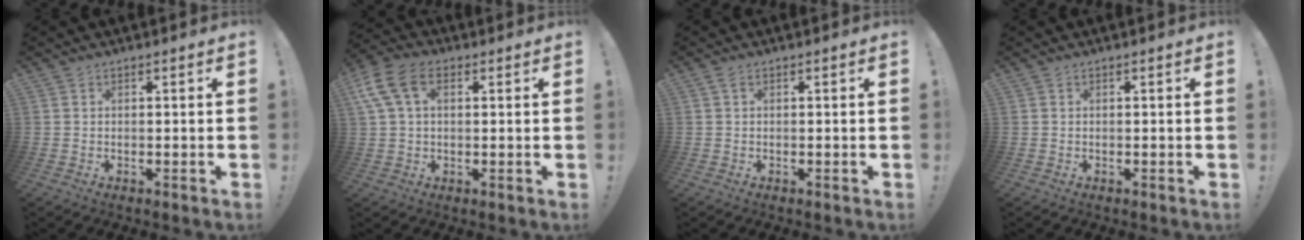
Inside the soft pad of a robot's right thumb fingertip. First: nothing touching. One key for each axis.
{"total": 10.3, "fx": 3.2, "fy": 6.6, "fz": 7.3, "tx": -0.157, "ty": 0.007, "tz": 0.063}
{"total": 1.0, "fx": 0.4, "fy": 0.4, "fz": 0.8, "tx": -0.018, "ty": 0.001, "tz": 0.006}
{"total": 0.0}